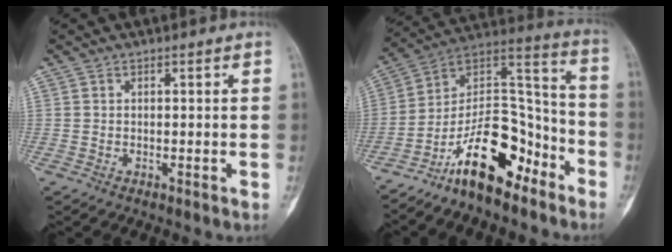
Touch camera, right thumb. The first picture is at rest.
{"total": 17.3, "force": [-11.0, 7.5, 11.2], "torque": [-0.160, 0.109, -0.196]}